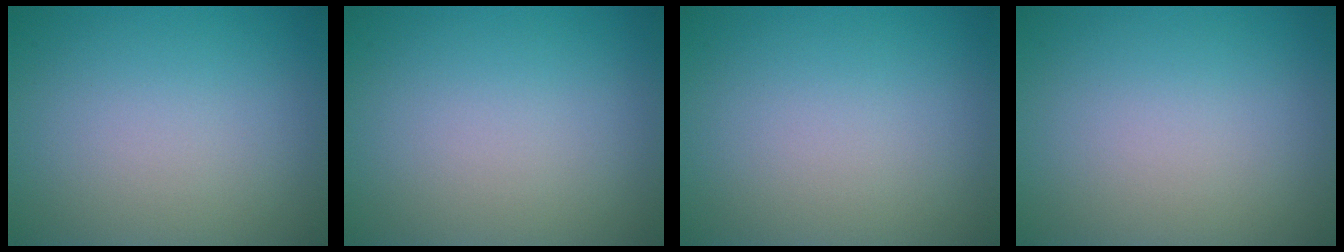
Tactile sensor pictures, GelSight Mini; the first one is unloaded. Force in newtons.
{"total": 0.0}
{"total": 0.0}
{"total": 0.0}